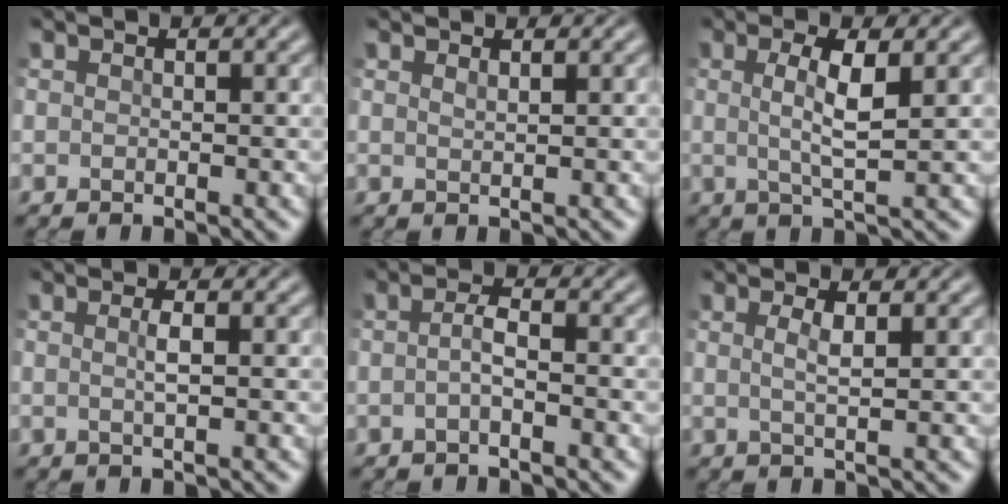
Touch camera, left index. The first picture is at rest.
{"total": 0.6, "force": [0.5, 0.1, 0.4], "torque": [-0.004, -0.001, 0.005]}
{"total": 3.6, "force": [0.4, 0.7, 3.5], "torque": [-0.068, -0.004, 0.005]}
{"total": 1.2, "force": [-0.1, 0.2, 1.2], "torque": [-0.025, 0.002, -0.007]}
{"total": 1.6, "force": [-0.8, 0.4, 1.4], "torque": [-0.031, 0.003, -0.020]}
{"total": 1.8, "force": [0.3, 0.5, 1.7], "torque": [-0.029, -0.001, 0.000]}